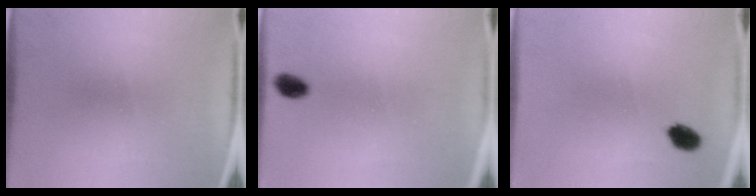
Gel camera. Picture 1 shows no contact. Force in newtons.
{"total": 2.7}
{"total": 3.8}